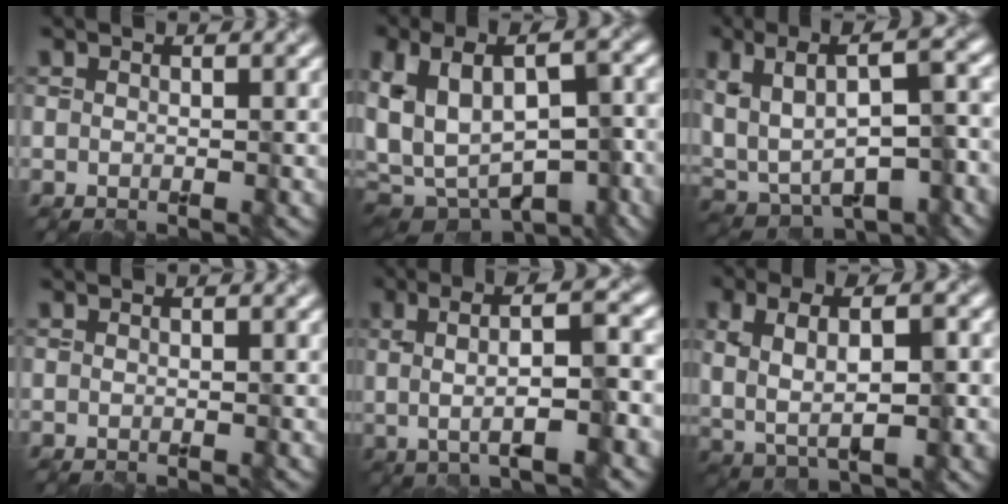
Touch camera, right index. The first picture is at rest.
{"total": 11.9, "force": [-4.0, 7.2, 8.6], "torque": [-0.161, -0.007, -0.026]}
{"total": 9.9, "force": [0.7, 4.7, 8.7], "torque": [-0.145, 0.001, 0.031]}
{"total": 0.0}
{"total": 7.1, "force": [0.0, 1.7, 6.9], "torque": [-0.102, 0.012, 0.003]}
{"total": 7.0, "force": [0.1, 3.6, 6.0], "torque": [-0.117, -0.007, 0.011]}